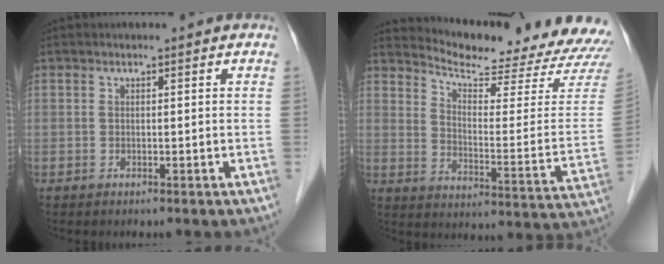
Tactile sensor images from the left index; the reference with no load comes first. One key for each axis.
{"total": 21.0, "fx": 20.5, "fy": 0.8, "fz": 4.6, "tx": -0.078, "ty": -0.116, "tz": 0.252}